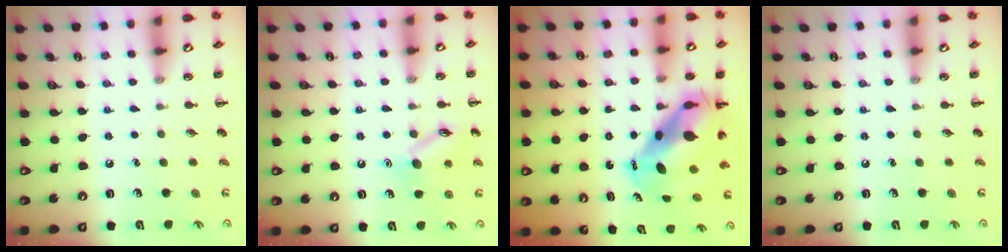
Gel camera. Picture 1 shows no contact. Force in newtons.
{"total": 11.1, "press": 11.0, "slide": 0.7}
{"total": 11.1, "press": 10.7, "slide": 3.1}
{"total": 0.0}